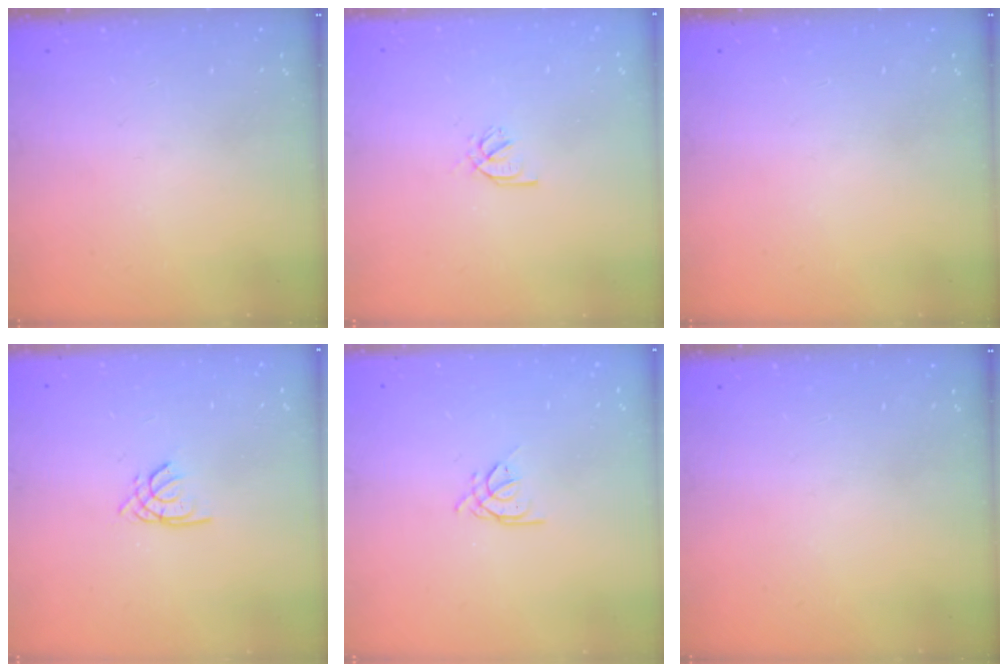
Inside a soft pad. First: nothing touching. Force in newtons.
{"total": 2.2, "press": 2.2, "slide": 0.0}
{"total": 0.0}
{"total": 1.6, "press": 1.6, "slide": 0.2}
{"total": 1.9, "press": 1.9, "slide": 0.4}
{"total": 0.0}